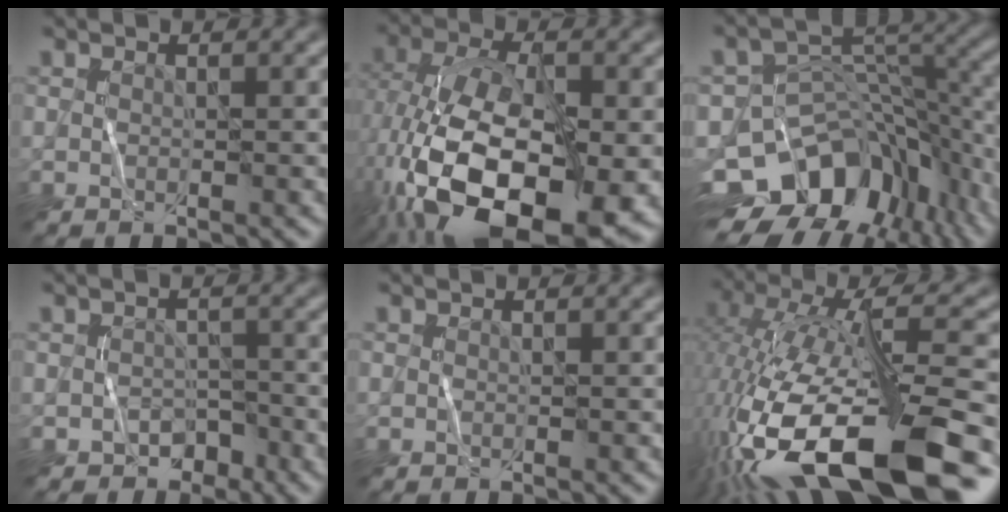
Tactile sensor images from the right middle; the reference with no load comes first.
{"total": 17.0, "force": [-5.1, 8.8, 13.7], "torque": [-0.254, -0.019, -0.077]}
{"total": 13.1, "force": [-6.5, 9.0, 7.0], "torque": [-0.130, -0.011, -0.099]}
{"total": 2.0, "force": [-1.5, 1.3, 0.2], "torque": [0.006, 0.002, -0.023]}
{"total": 0.0}
{"total": 16.4, "force": [-7.3, 5.8, 13.5], "torque": [-0.251, 0.004, -0.128]}